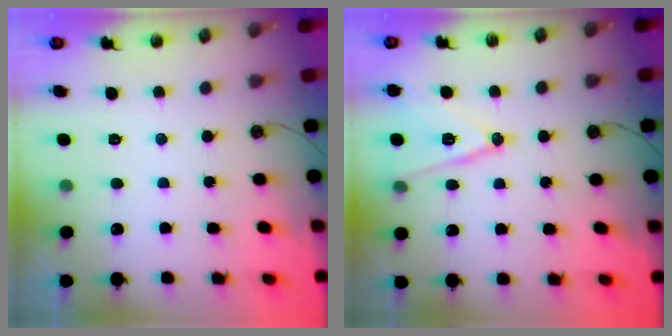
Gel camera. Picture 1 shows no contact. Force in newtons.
{"total": 12.3, "press": 11.9, "slide": 3.2}